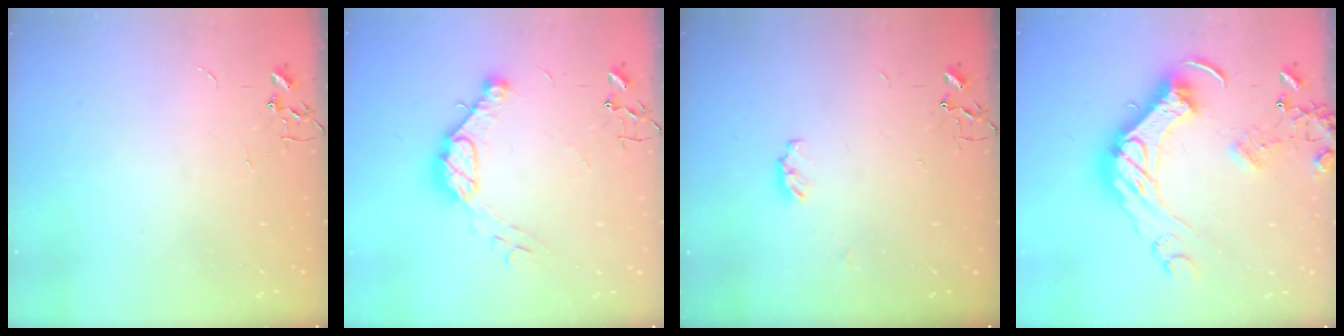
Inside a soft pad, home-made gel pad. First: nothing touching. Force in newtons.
{"total": 12.5, "press": 12.4, "slide": 0.9}
{"total": 3.8, "press": 3.8, "slide": 0.5}
{"total": 23.6, "press": 23.4, "slide": 2.4}